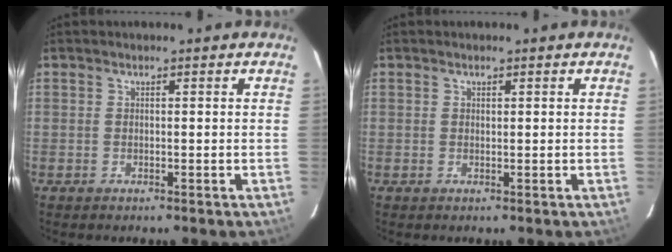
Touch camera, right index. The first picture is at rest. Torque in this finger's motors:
{"motor_torque": [-0.10, 0.05, -0.03, 0.00]}